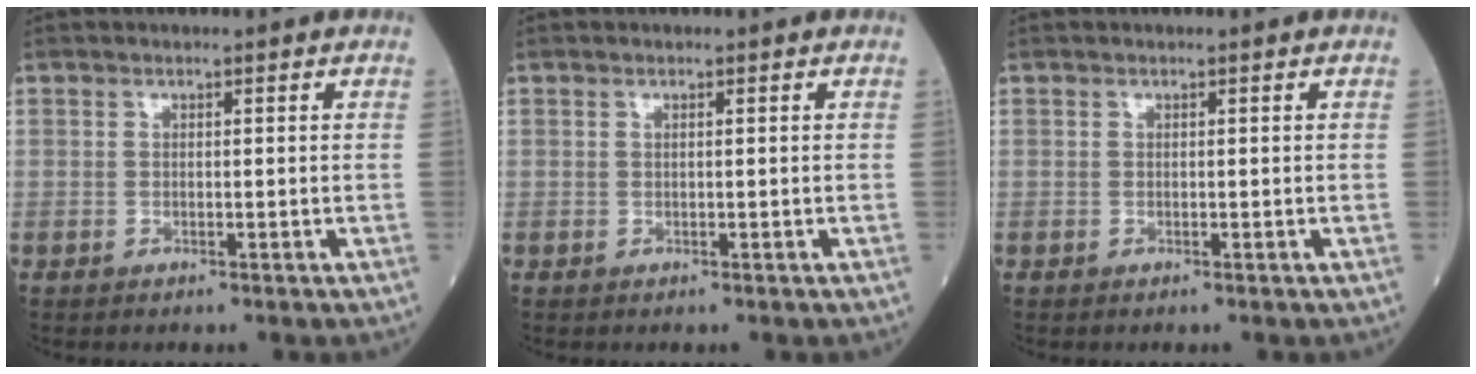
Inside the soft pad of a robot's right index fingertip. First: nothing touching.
{"total": 0.0}
{"total": 0.0}